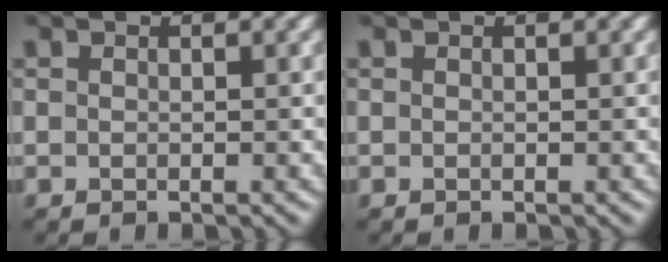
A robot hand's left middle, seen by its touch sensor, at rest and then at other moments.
{"total": 0.0}